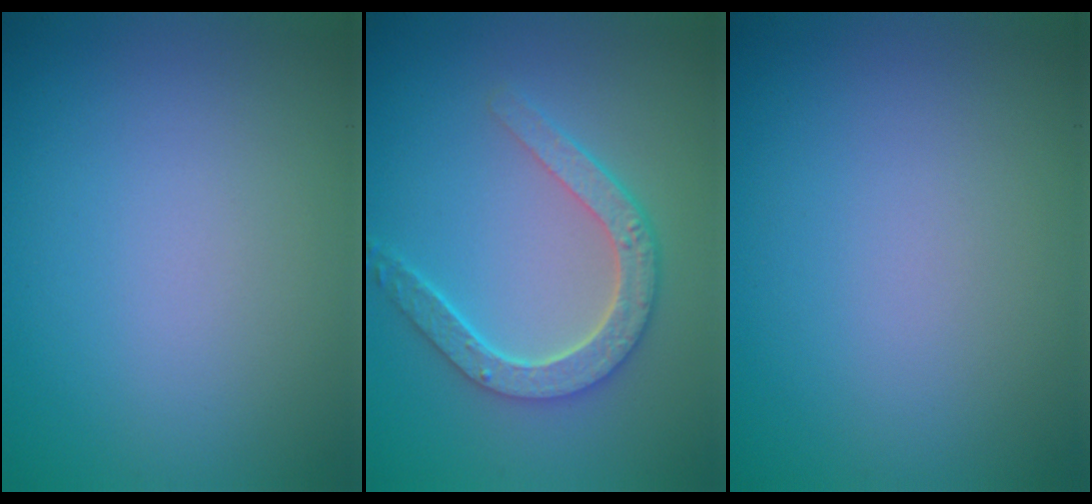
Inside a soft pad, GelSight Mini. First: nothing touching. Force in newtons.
{"total": 4.5, "press": 3.6, "slide": 2.8}
{"total": 0.0}